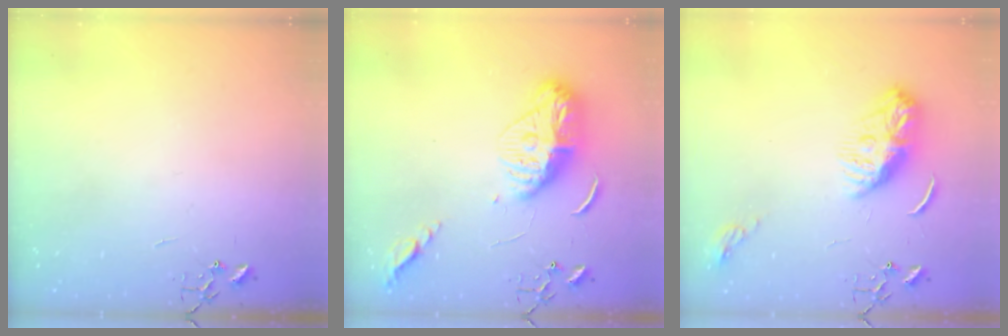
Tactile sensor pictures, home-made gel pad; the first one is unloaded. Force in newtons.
{"total": 13.7, "press": 13.7, "slide": 1.4}
{"total": 9.4, "press": 9.4, "slide": 0.6}